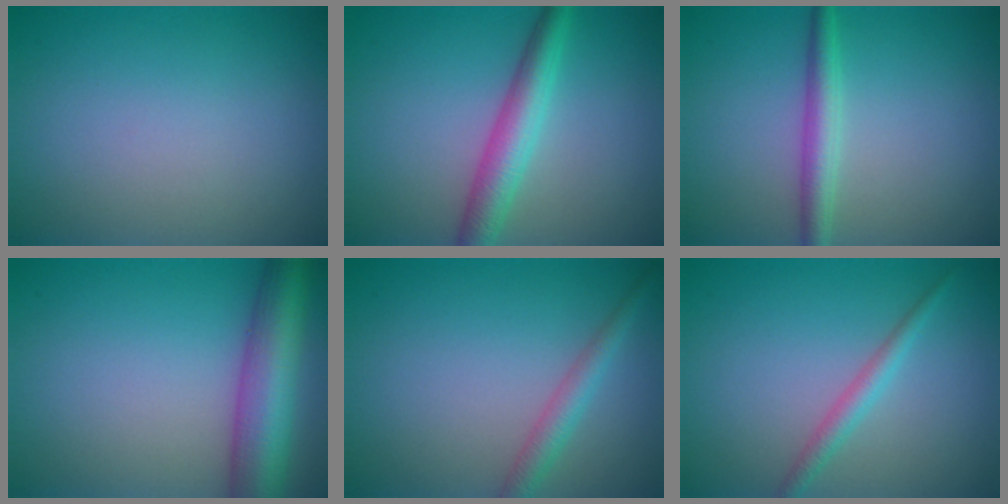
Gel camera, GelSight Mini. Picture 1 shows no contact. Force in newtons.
{"total": 4.2, "press": 4.2, "slide": 0.1}
{"total": 2.7, "press": 2.7, "slide": 0.0}
{"total": 7.4, "press": 7.4, "slide": 0.4}
{"total": 2.2, "press": 2.2, "slide": 0.1}
{"total": 1.8, "press": 1.8, "slide": 0.1}